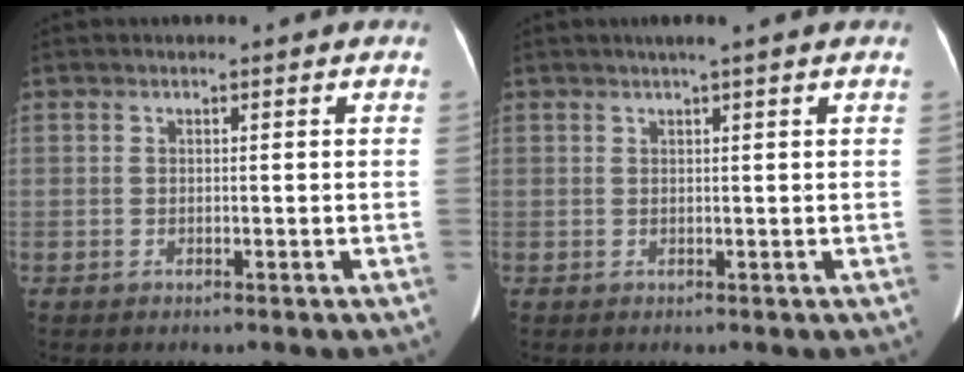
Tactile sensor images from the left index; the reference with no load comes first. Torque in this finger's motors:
{"motor_torque": [0.37, -0.34, 0.01, 0.07]}